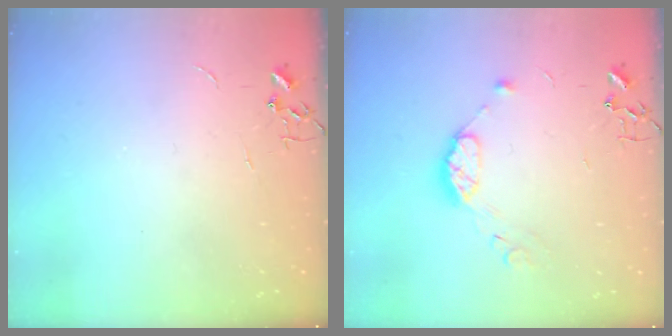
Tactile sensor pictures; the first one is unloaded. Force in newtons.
{"total": 9.2, "press": 9.2, "slide": 0.7}